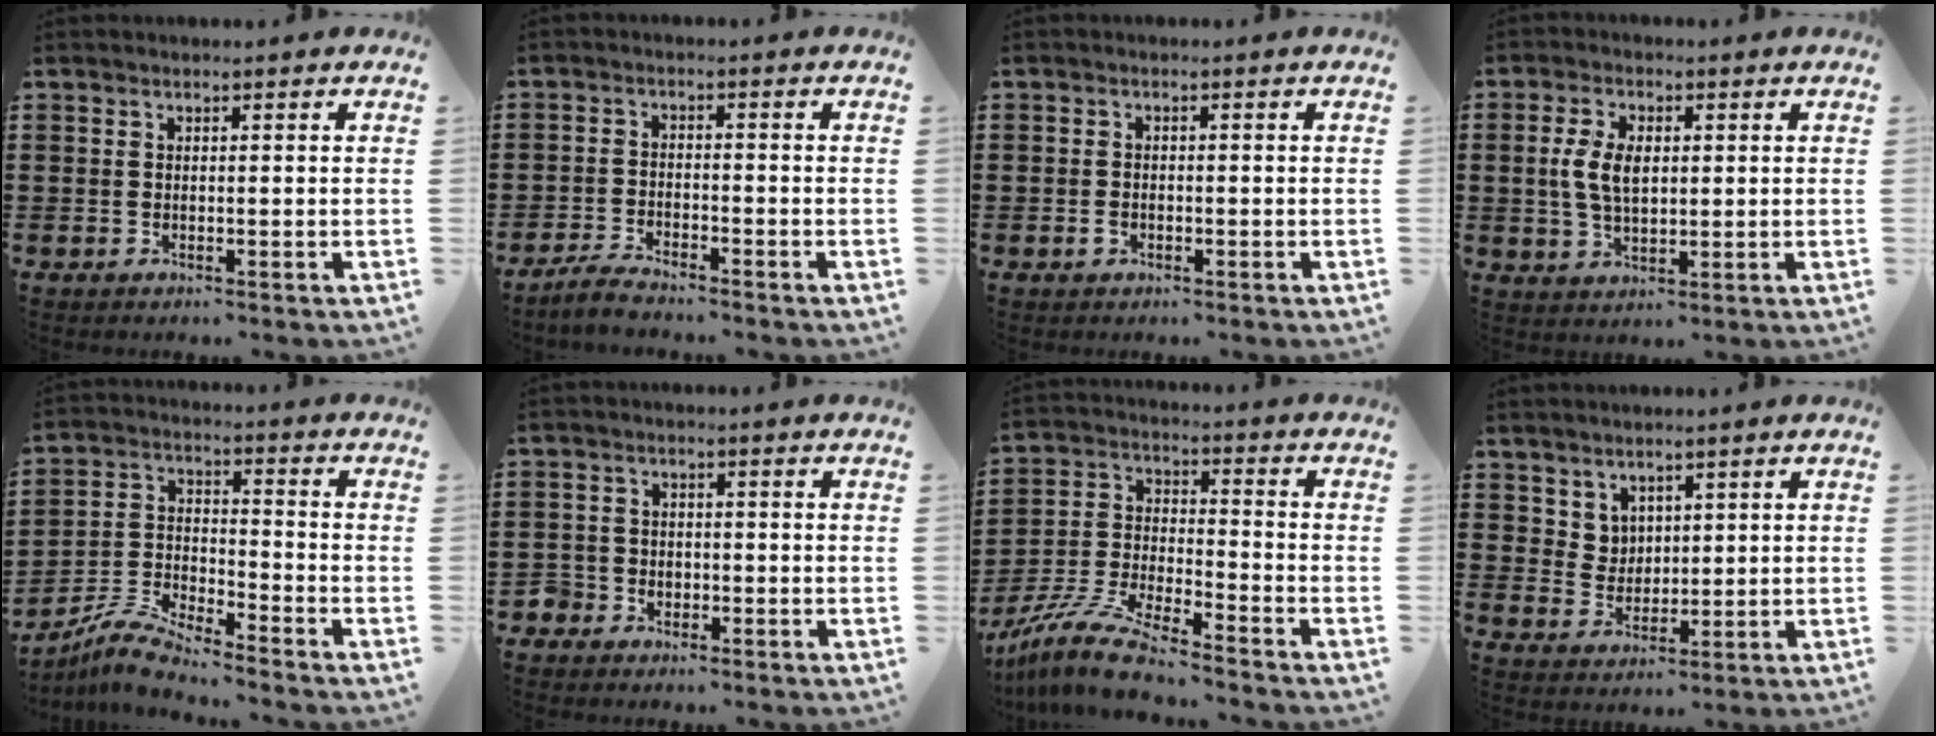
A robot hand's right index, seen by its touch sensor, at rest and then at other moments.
{"total": 2.9, "force": [-2.9, 0.2, 0.5], "torque": [-0.013, 0.006, -0.060]}
{"total": 1.3, "force": [-0.6, 0.8, 0.8], "torque": [-0.018, -0.001, -0.011]}
{"total": 5.9, "force": [0.5, 3.4, 4.7], "torque": [-0.113, 0.009, 0.003]}
{"total": 6.5, "force": [-6.2, 0.6, 2.0], "torque": [-0.064, 0.001, -0.127]}
{"total": 2.4, "force": [-1.5, 1.9, 0.1], "torque": [-0.011, 0.003, -0.033]}
{"total": 9.4, "force": [-8.6, 0.3, 3.7], "torque": [-0.094, -0.001, -0.176]}
{"total": 3.9, "force": [2.7, 2.8, 0.4], "torque": [-0.021, 0.004, 0.052]}